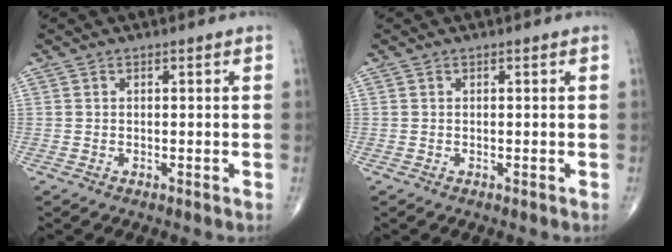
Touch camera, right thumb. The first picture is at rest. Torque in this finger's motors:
{"motor_torque": [0.00, 0.00, 0.01, 0.01, 0.00]}